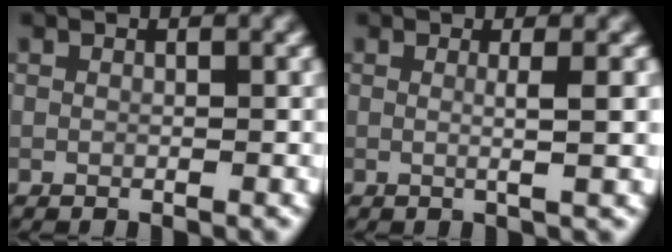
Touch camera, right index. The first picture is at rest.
{"total": 2.5, "force": [0.1, 0.6, 2.4], "torque": [-0.037, 0.000, -0.006]}